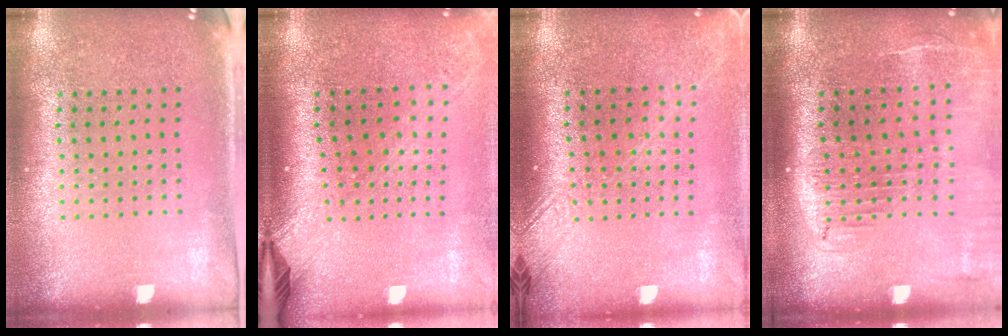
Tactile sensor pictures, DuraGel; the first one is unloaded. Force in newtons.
{"total": 2.3, "press": 1.7, "slide": 1.5}
{"total": 1.8, "press": 1.4, "slide": 1.0}
{"total": 2.0, "press": 1.6, "slide": 1.2}